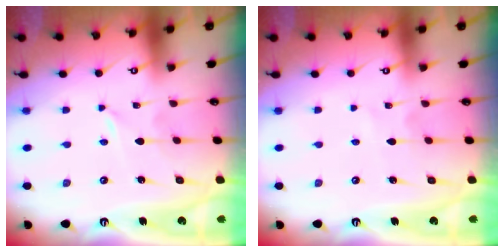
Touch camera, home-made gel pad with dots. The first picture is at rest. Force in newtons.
{"total": 2.6, "press": 2.6, "slide": 0.2}